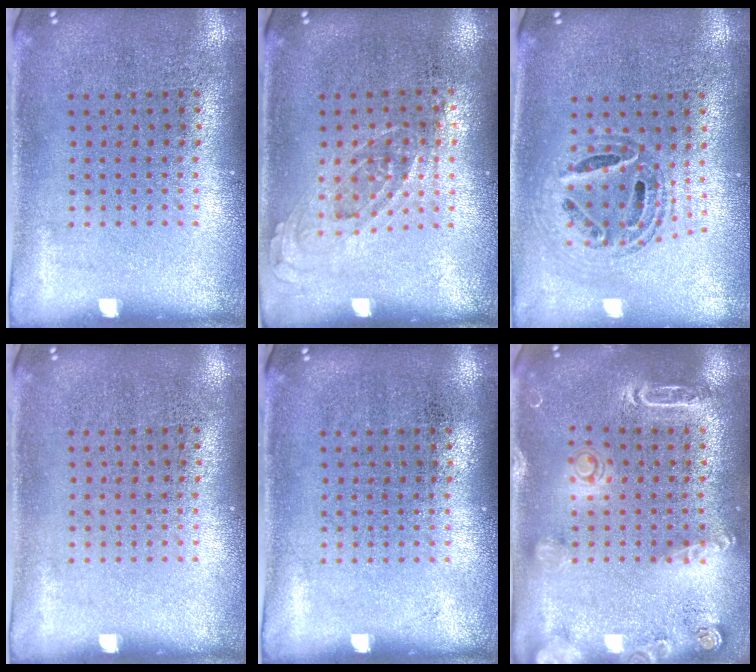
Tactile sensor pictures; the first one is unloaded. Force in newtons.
{"total": 0.8, "press": 0.7, "slide": 0.3}
{"total": 0.9, "press": 0.8, "slide": 0.2}
{"total": 0.0}
{"total": 0.0}
{"total": 1.9, "press": 1.9, "slide": 0.5}